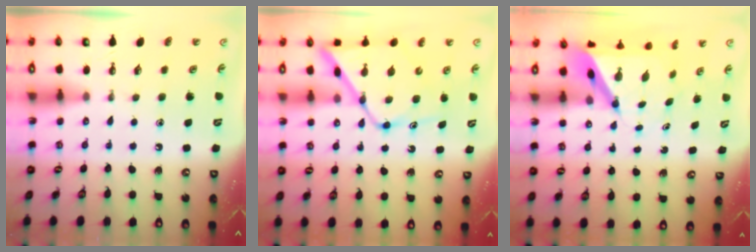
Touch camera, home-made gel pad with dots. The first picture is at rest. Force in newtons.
{"total": 13.9, "press": 13.9, "slide": 1.1}
{"total": 6.8, "press": 6.7, "slide": 0.6}